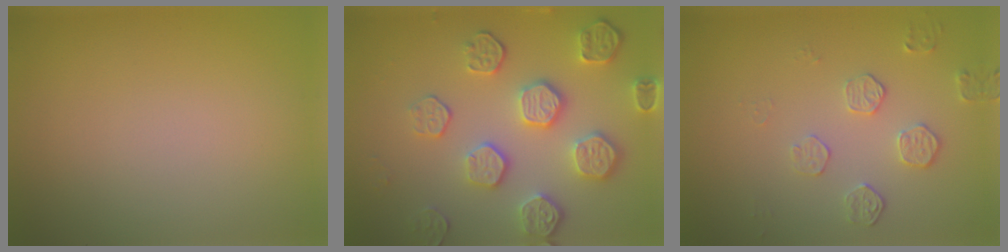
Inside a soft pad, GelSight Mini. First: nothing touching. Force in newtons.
{"total": 5.2, "press": 4.5, "slide": 2.6}
{"total": 1.9, "press": 1.3, "slide": 1.3}